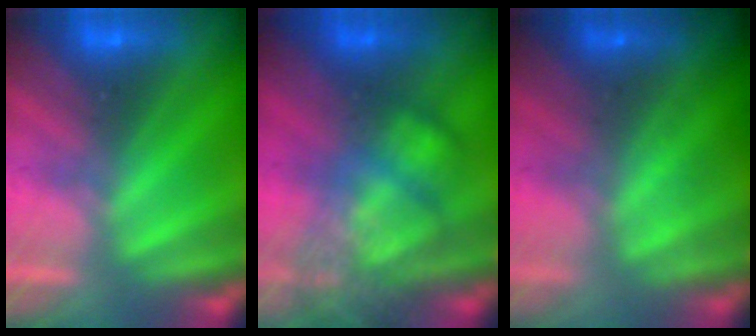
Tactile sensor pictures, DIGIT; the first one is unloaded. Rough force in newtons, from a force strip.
{"total": 4.1}
{"total": 1.1}